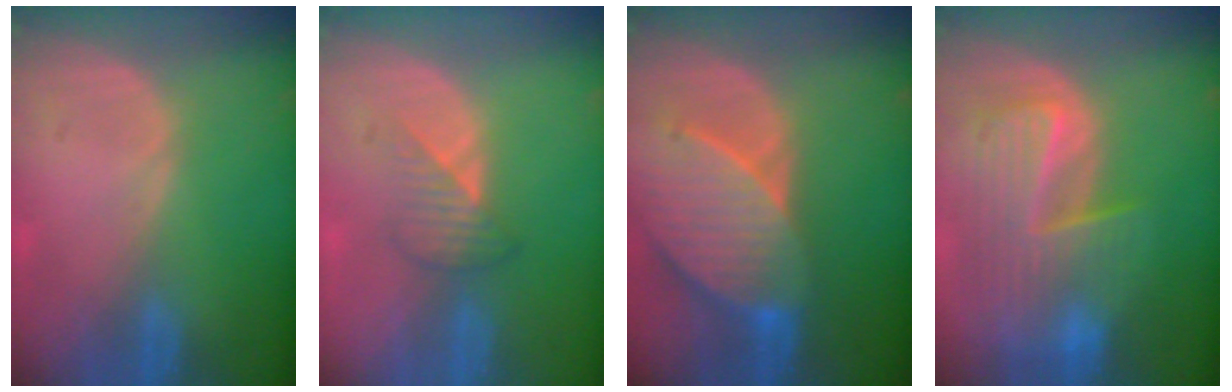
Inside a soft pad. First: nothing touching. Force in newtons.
{"total": 3.5, "press": 3.2, "slide": 1.5}
{"total": 9.8, "press": 8.8, "slide": 4.3}
{"total": 10.1, "press": 8.8, "slide": 5.0}